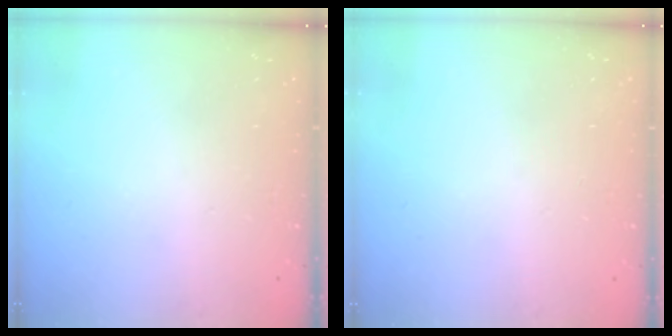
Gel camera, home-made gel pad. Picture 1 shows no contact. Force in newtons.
{"total": 0.8, "press": 0.5, "slide": 0.6}